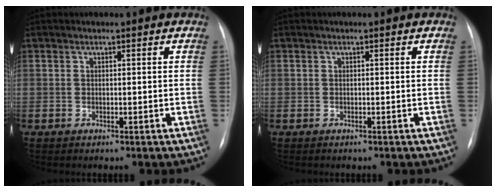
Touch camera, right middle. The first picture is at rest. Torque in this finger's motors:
{"motor_torque": [-0.30, 0.15, 0.00, 0.01]}